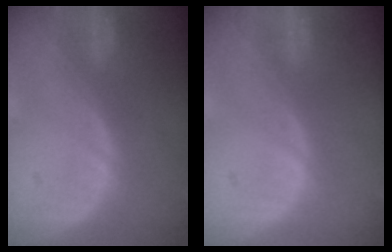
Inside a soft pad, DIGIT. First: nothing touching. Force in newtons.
{"total": 0.0}